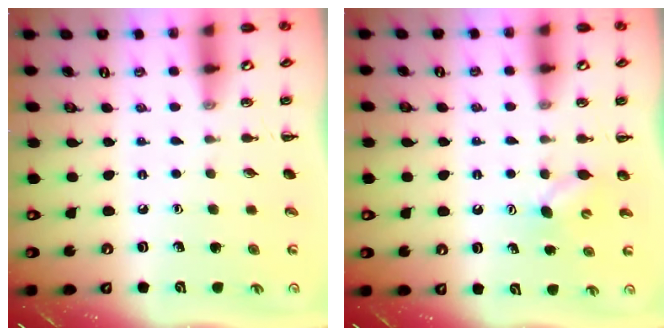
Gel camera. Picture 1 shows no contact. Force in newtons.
{"total": 4.7, "press": 4.6, "slide": 1.1}